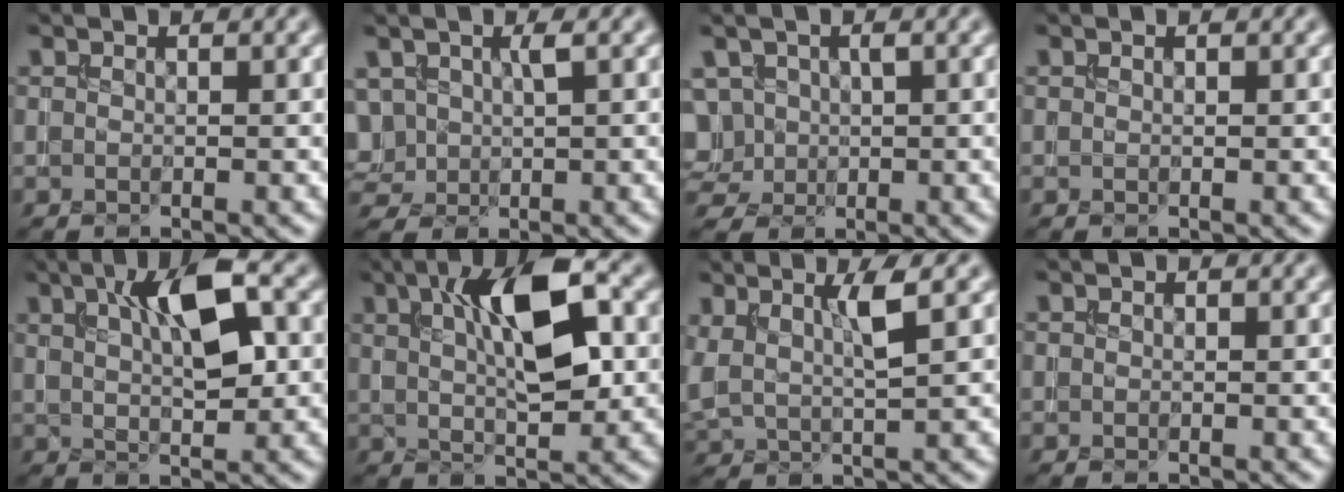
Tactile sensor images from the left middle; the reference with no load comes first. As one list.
[{"total": 3.1, "force": [0.8, 2.0, 2.3], "torque": [-0.057, 0.005, 0.018]}, {"total": 4.0, "force": [0.3, 3.3, 2.3], "torque": [-0.045, 0.012, 0.014]}, {"total": 0.0}, {"total": 6.7, "force": [2.4, 2.1, 6.0], "torque": [-0.101, 0.006, 0.037]}, {"total": 8.7, "force": [2.6, 2.8, 7.8], "torque": [-0.123, 0.010, 0.040]}, {"total": 3.3, "force": [1.5, 0.6, 2.8], "torque": [-0.061, -0.001, 0.030]}, {"total": 0.0}]